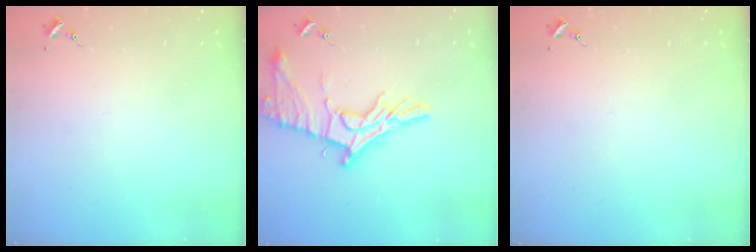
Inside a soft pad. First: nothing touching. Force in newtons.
{"total": 16.5, "press": 16.5, "slide": 1.3}
{"total": 0.0}